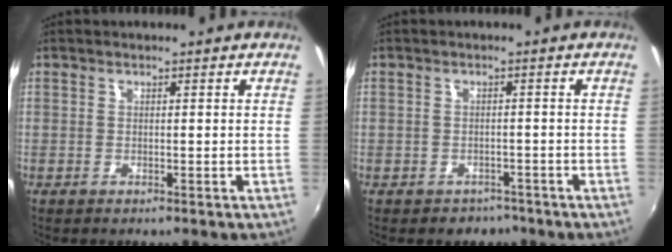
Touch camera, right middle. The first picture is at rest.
{"total": 3.3, "force": [-2.3, 2.4, 0.3], "torque": [-0.011, 0.000, -0.030]}